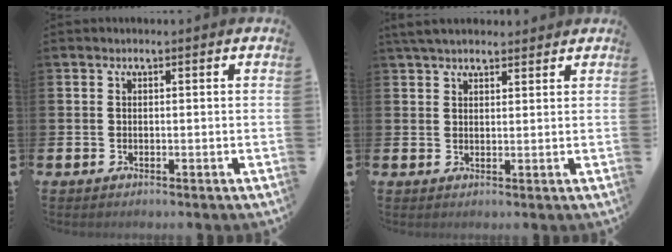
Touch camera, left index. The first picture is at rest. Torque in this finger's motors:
{"motor_torque": [0.97, -1.16, -0.20, 0.16]}